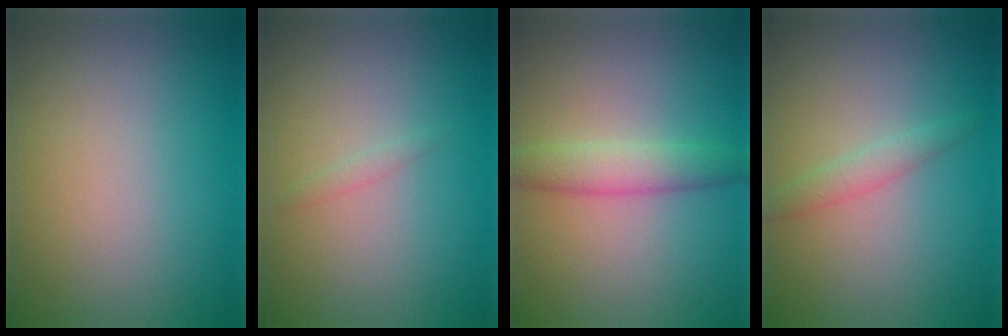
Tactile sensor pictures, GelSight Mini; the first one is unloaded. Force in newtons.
{"total": 0.6, "press": 0.6, "slide": 0.0}
{"total": 2.9, "press": 2.9, "slide": 0.1}
{"total": 1.4, "press": 1.4, "slide": 0.0}